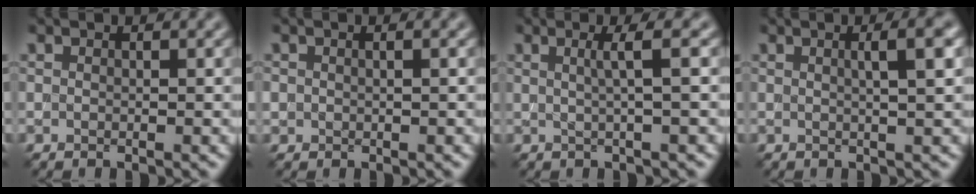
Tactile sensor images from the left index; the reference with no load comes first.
{"total": 0.8, "force": [0.2, 0.6, 0.5], "torque": [-0.007, -0.001, 0.006]}
{"total": 2.4, "force": [0.4, 0.4, 2.3], "torque": [-0.034, 0.007, 0.002]}
{"total": 3.2, "force": [0.7, 0.8, 3.0], "torque": [-0.022, 0.011, 0.000]}